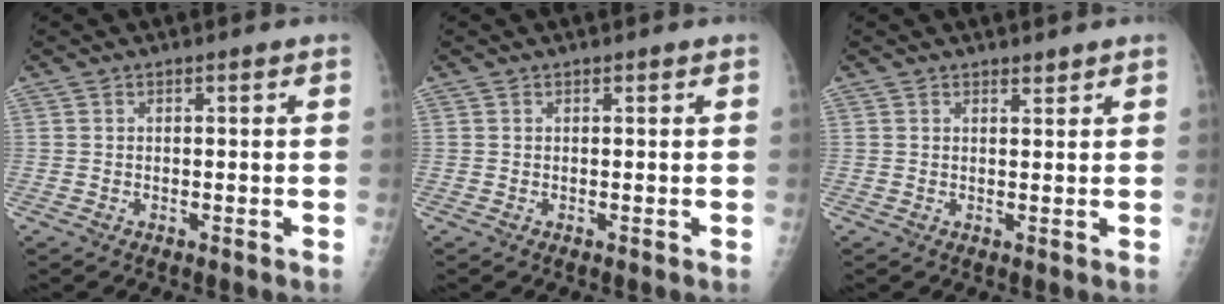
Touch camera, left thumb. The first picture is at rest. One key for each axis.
{"total": 0.0}
{"total": 1.0, "fx": 0.9, "fy": 0.3, "fz": 0.3, "tx": 0.001, "ty": -0.008, "tz": 0.014}